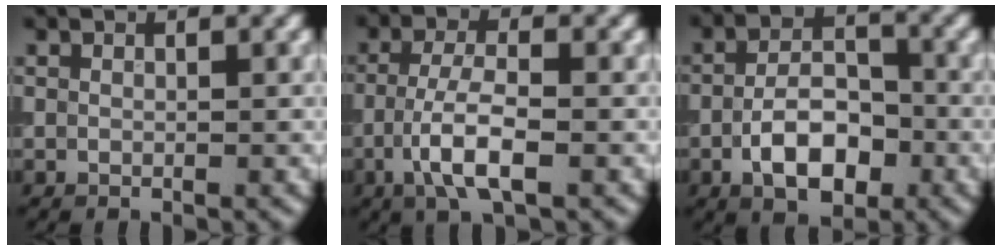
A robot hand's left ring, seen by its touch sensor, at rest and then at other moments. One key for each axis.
{"total": 4.8, "fx": -1.9, "fy": 1.4, "fz": 4.2, "tx": -0.084, "ty": 0.003, "tz": -0.039}
{"total": 6.0, "fx": -2.1, "fy": 3.2, "fz": 4.5, "tx": -0.076, "ty": 0.004, "tz": -0.039}